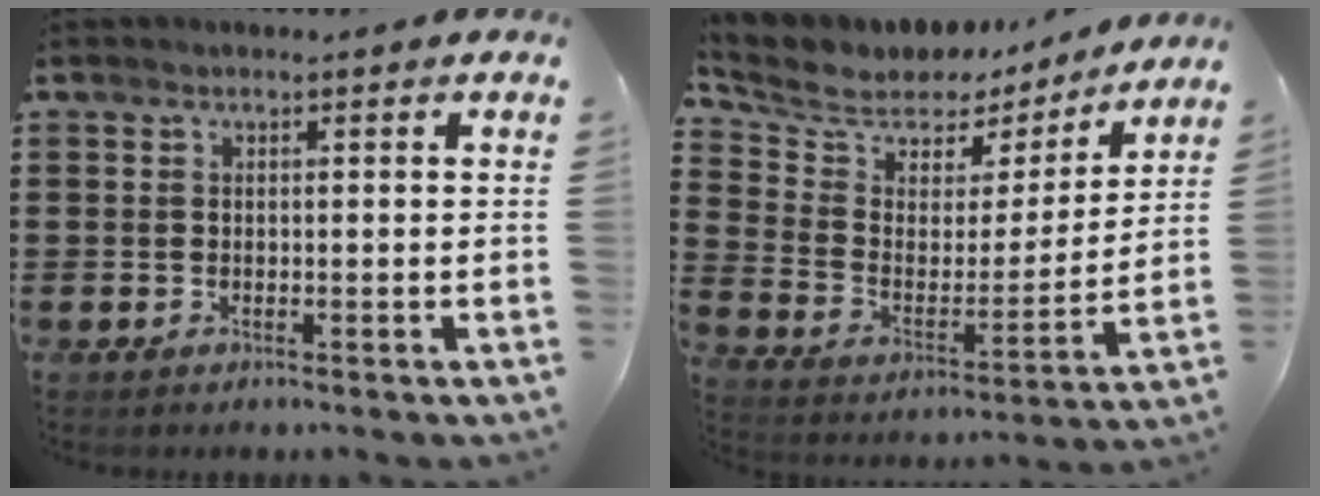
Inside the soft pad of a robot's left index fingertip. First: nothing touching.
{"total": 6.4, "force": [5.5, 3.3, 0.3], "torque": [-0.053, -0.045, 0.094]}